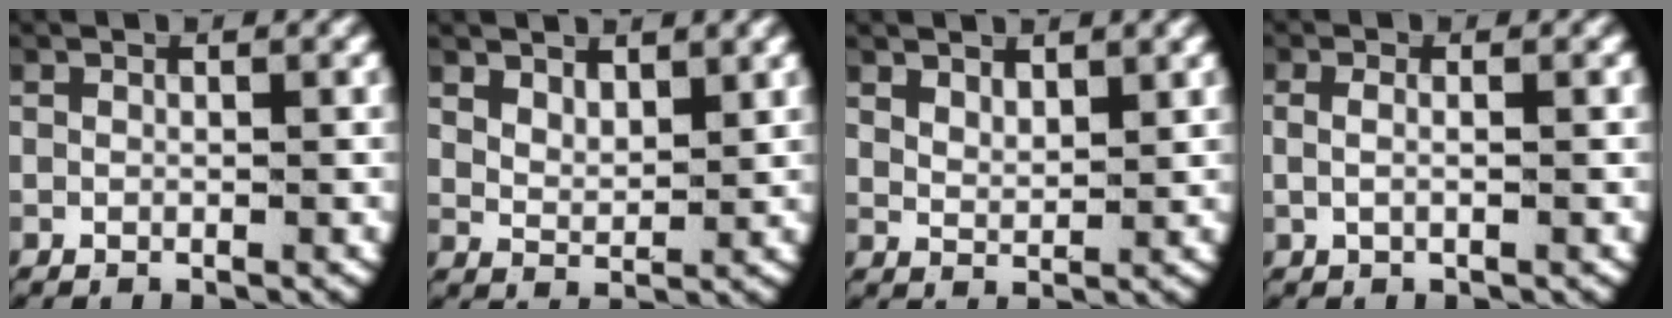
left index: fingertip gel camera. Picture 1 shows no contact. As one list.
[{"total": 2.5, "force": [2.3, 0.7, 0.7], "torque": [-0.022, -0.012, 0.047]}, {"total": 2.1, "force": [2.0, 0.4, 0.5], "torque": [-0.017, -0.011, 0.044]}, {"total": 1.3, "force": [-0.1, 0.4, 1.2], "torque": [-0.034, -0.007, 0.002]}]